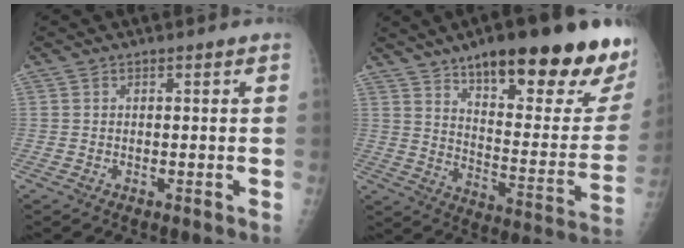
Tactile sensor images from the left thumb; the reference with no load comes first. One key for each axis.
{"total": 28.6, "fx": 18.0, "fy": 7.5, "fz": 20.9, "tx": -0.250, "ty": -0.066, "tz": 0.262}